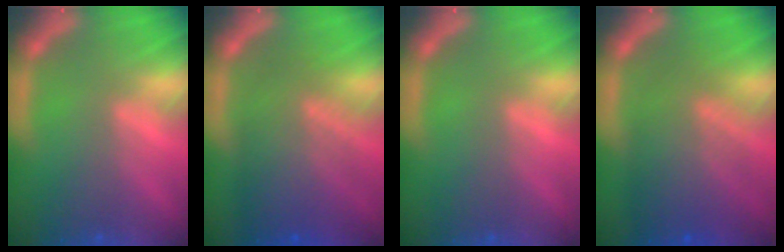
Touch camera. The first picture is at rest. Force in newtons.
{"total": 7.5}
{"total": 0.0}
{"total": 7.5}